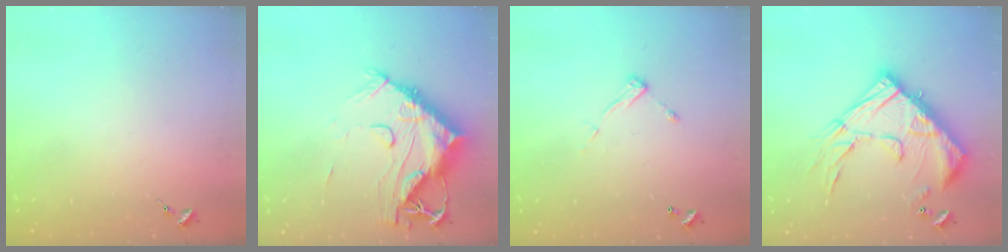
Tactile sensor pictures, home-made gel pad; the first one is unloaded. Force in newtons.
{"total": 18.5, "press": 18.4, "slide": 1.9}
{"total": 7.3, "press": 7.3, "slide": 0.4}
{"total": 24.5, "press": 24.4, "slide": 2.2}